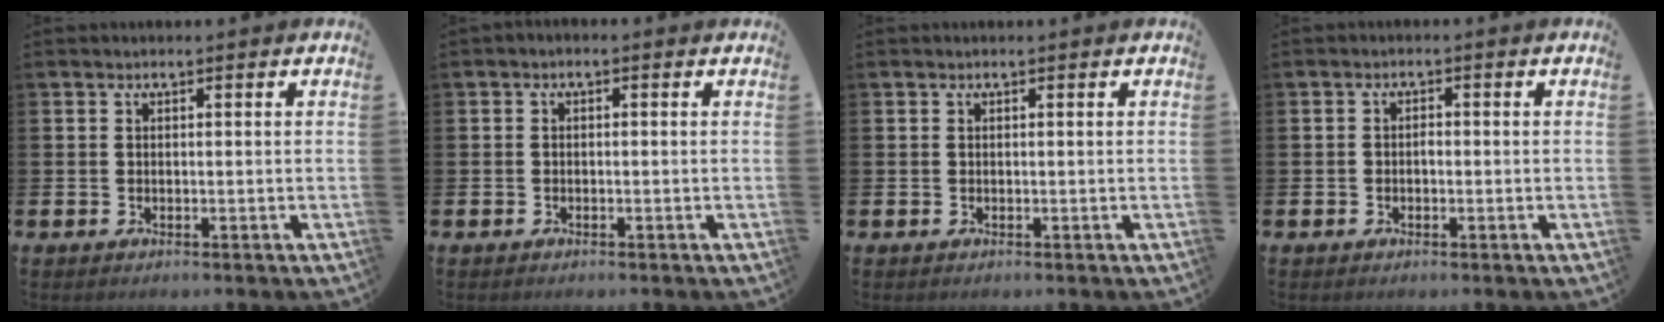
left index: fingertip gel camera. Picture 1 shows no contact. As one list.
[{"total": 0.6, "force": [-0.5, 0.2, 0.2], "torque": [0.001, -0.005, -0.011]}, {"total": 0.0}, {"total": 1.0, "force": [-0.4, 0.7, 0.5], "torque": [-0.008, 0.002, -0.009]}]